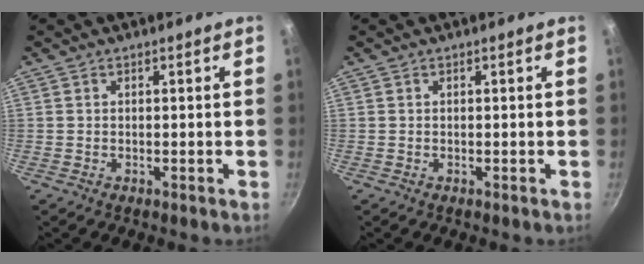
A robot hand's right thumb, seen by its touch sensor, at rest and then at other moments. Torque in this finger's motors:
{"motor_torque": [0.06, 0.01, -0.11, 0.29, 0.00]}